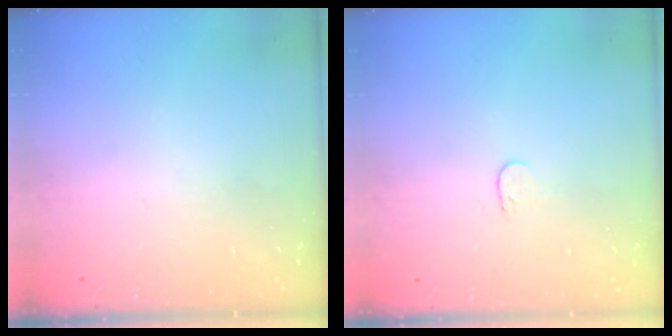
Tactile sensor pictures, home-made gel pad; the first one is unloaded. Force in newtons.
{"total": 3.7, "press": 3.6, "slide": 0.3}